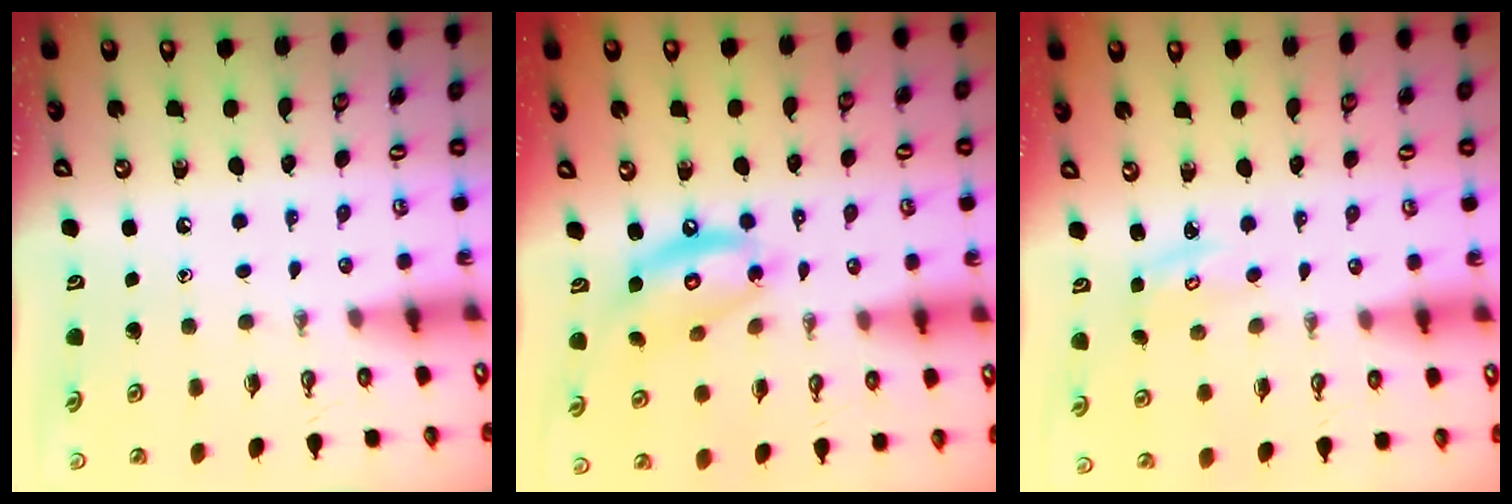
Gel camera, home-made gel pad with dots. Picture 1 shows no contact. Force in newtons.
{"total": 13.3, "press": 13.3, "slide": 1.2}
{"total": 3.4, "press": 3.3, "slide": 0.5}